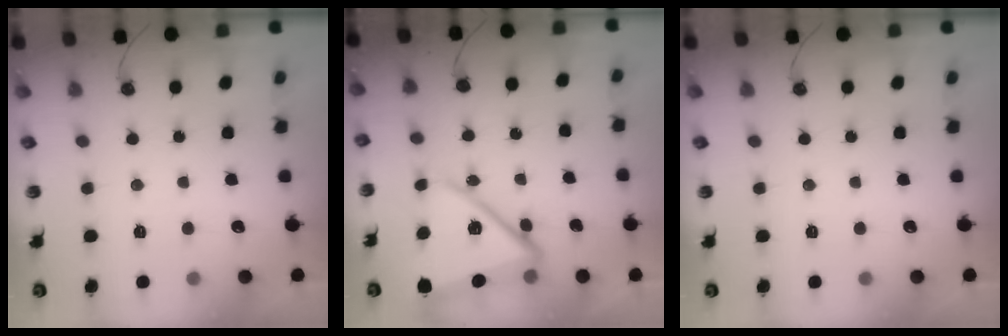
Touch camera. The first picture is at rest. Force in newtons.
{"total": 16.2, "press": 16.1, "slide": 1.3}
{"total": 0.0}